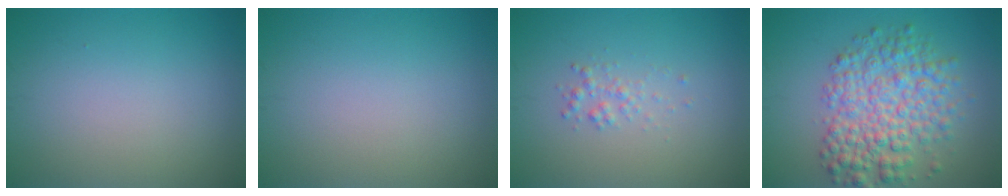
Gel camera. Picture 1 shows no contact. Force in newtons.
{"total": 0.0}
{"total": 1.1, "press": 1.1, "slide": 0.1}
{"total": 7.0, "press": 7.0, "slide": 0.1}